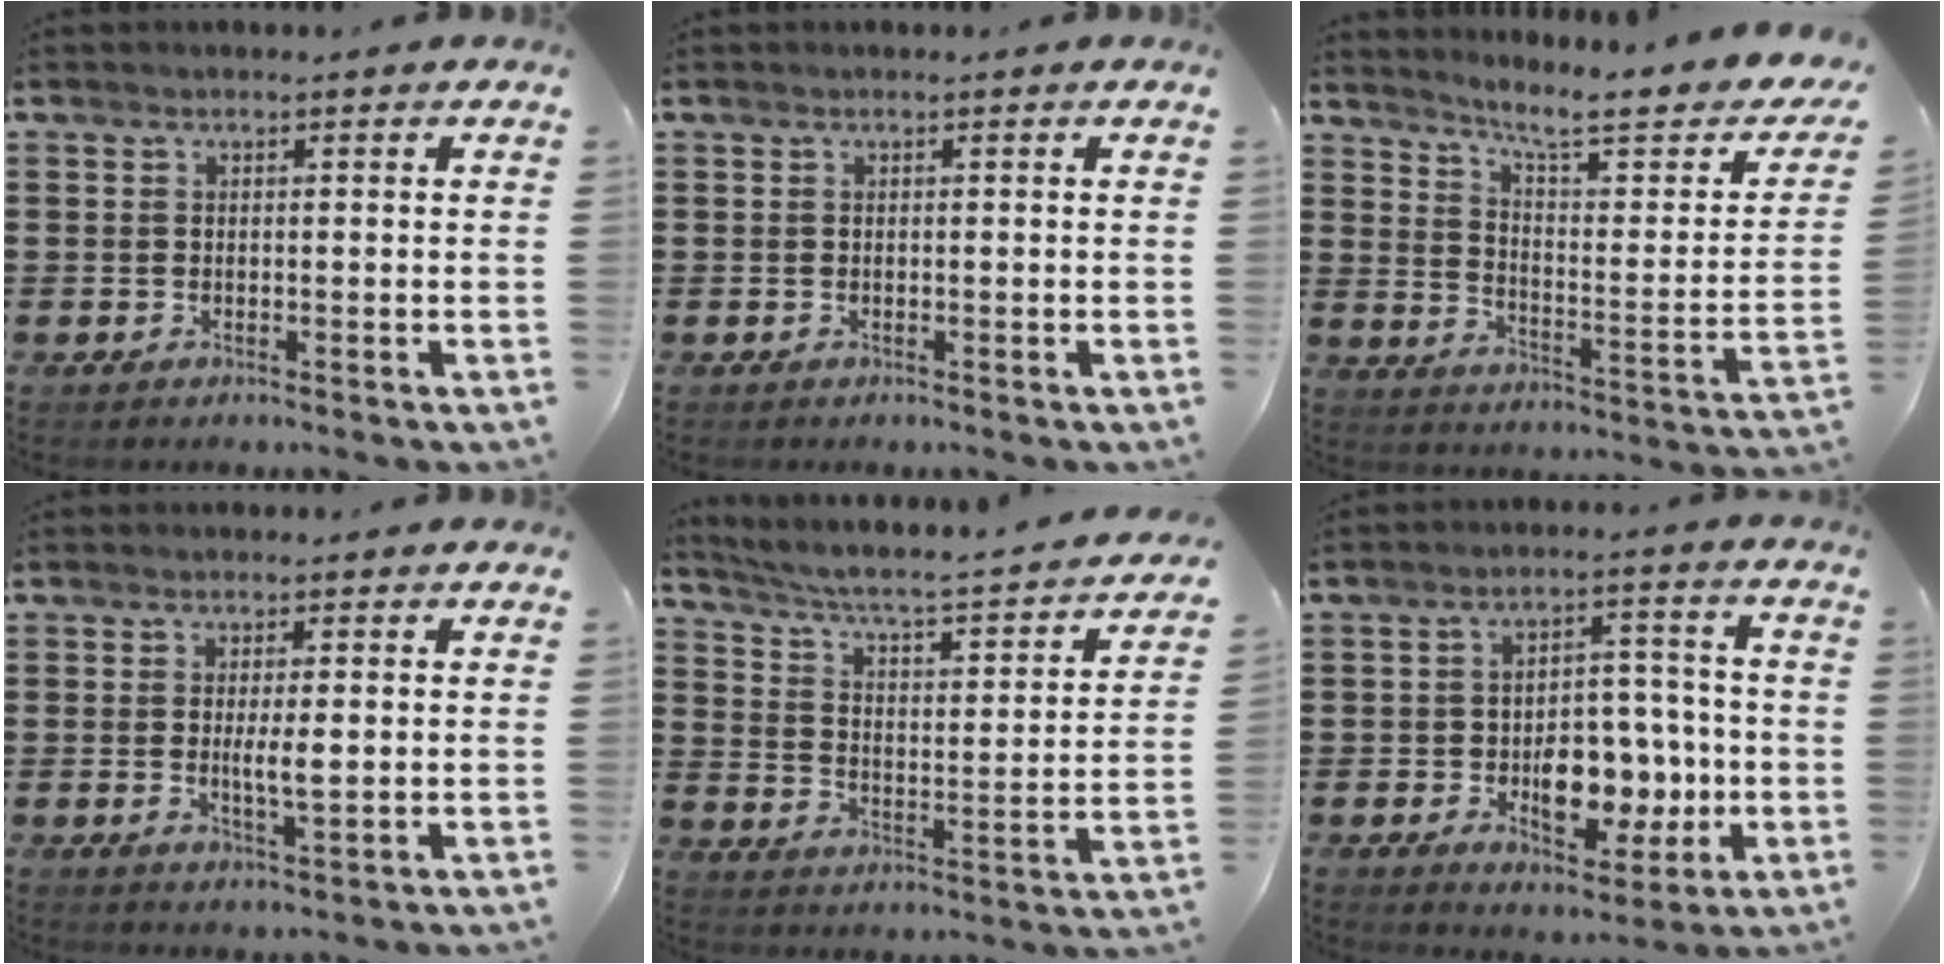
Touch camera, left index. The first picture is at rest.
{"total": 0.0}
{"total": 7.1, "force": [5.5, 0.5, 4.5], "torque": [-0.096, -0.043, 0.083]}
{"total": 3.5, "force": [0.2, 0.6, 3.5], "torque": [-0.056, -0.007, 0.002]}
{"total": 3.2, "force": [2.2, 0.4, 2.3], "torque": [-0.060, -0.030, 0.023]}
{"total": 9.3, "force": [-1.8, 5.9, 7.0], "torque": [-0.099, 0.013, -0.029]}